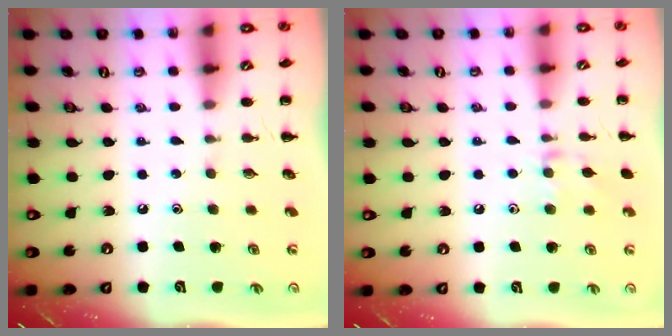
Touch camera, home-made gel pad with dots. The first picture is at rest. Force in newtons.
{"total": 7.5, "press": 7.4, "slide": 1.3}